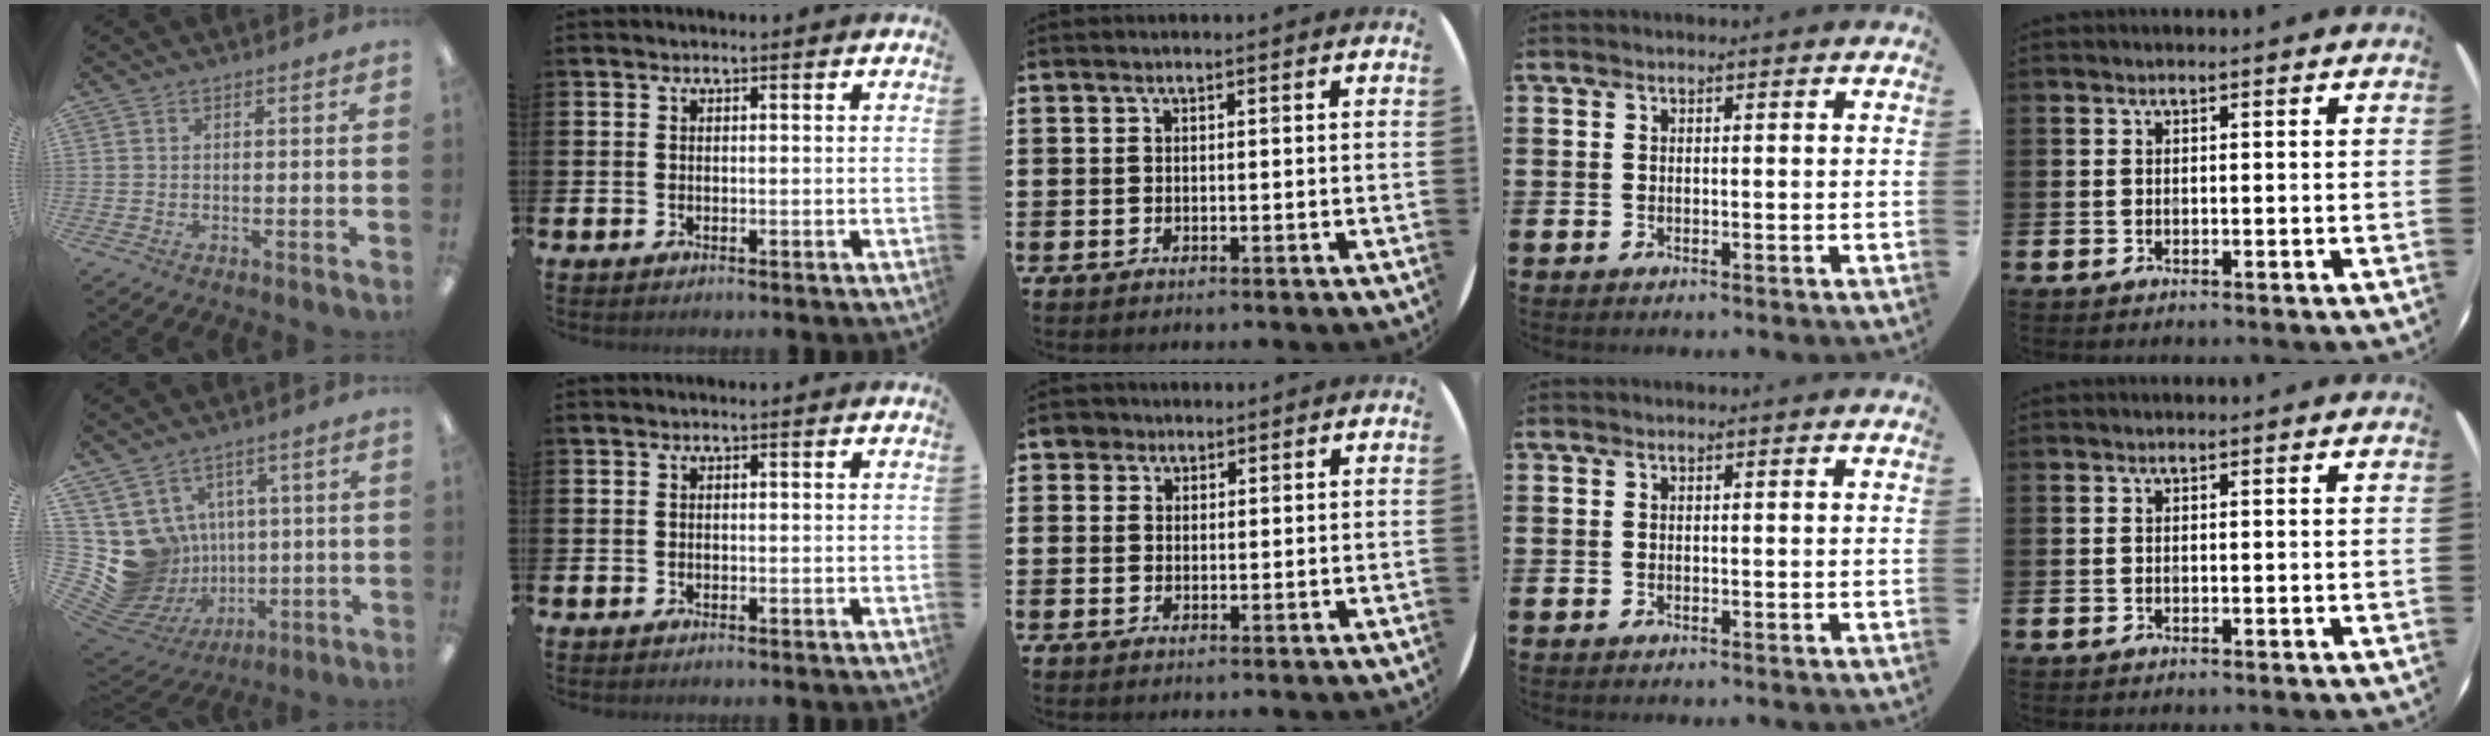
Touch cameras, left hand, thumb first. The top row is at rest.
{"thumb": {"total": 12.2, "force": [1.0, 11.8, 2.9], "torque": [-0.094, -0.032, 0.049]}, "middle": {"total": 2.3, "force": [1.8, 1.5, 0.3], "torque": [-0.004, 0.005, 0.033]}}